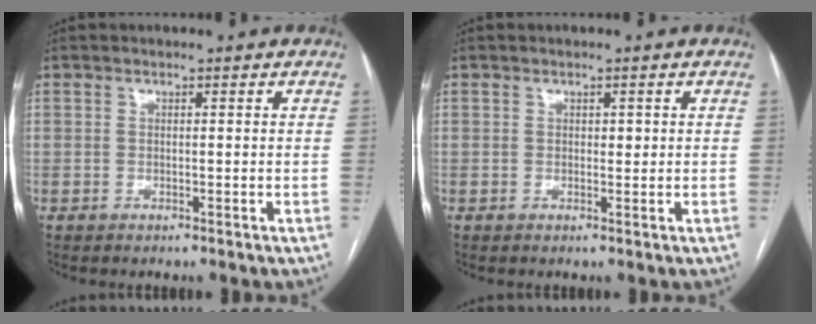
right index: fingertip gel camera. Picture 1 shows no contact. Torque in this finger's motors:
{"motor_torque": [0.57, 0.33, 0.00, 0.01]}